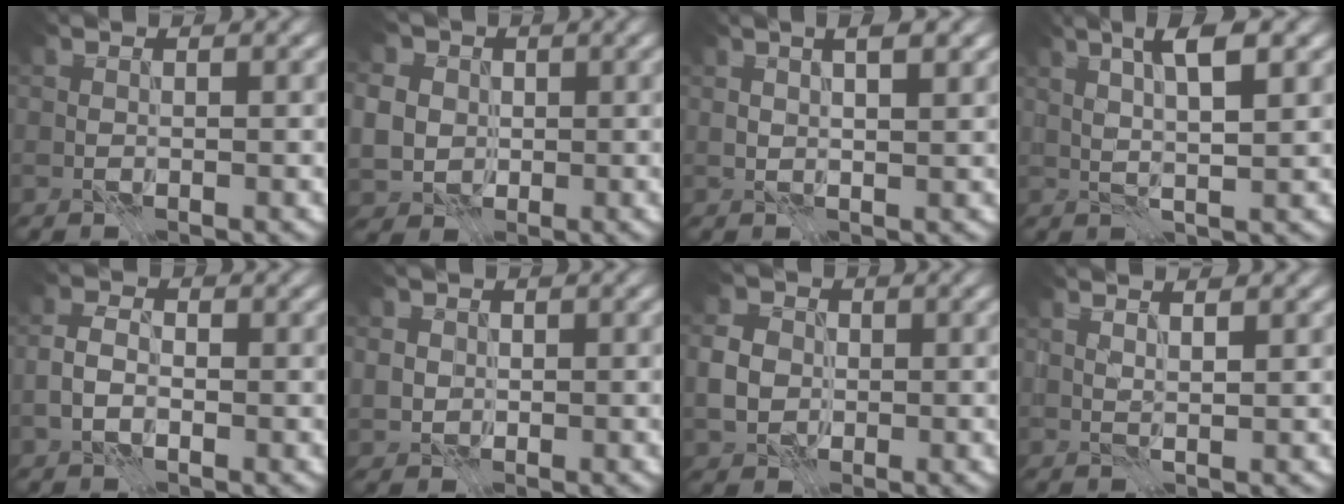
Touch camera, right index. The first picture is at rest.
{"total": 7.7, "force": [1.4, 7.0, 3.1], "torque": [-0.079, 0.017, 0.010]}
{"total": 4.0, "force": [2.1, 1.5, 3.0], "torque": [-0.029, 0.016, 0.013]}
{"total": 4.7, "force": [1.9, 0.9, 4.3], "torque": [-0.075, 0.003, 0.033]}
{"total": 2.0, "force": [-0.8, 1.2, 1.4], "torque": [-0.029, 0.004, -0.021]}
{"total": 1.6, "force": [0.3, 1.5, 0.3], "torque": [-0.006, -0.003, 0.012]}
{"total": 3.2, "force": [-0.2, 2.8, 1.5], "torque": [-0.029, 0.003, -0.008]}
{"total": 2.8, "force": [1.8, 0.8, 1.9], "torque": [-0.017, 0.004, 0.005]}